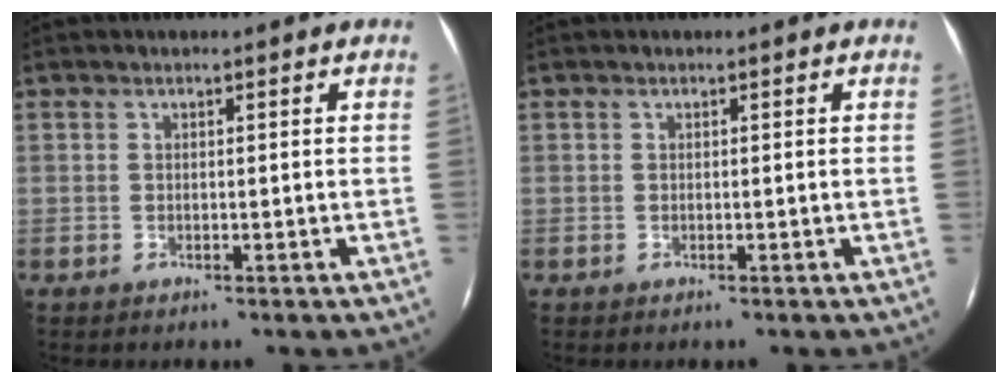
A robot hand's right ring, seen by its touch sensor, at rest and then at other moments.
{"total": 0.0}